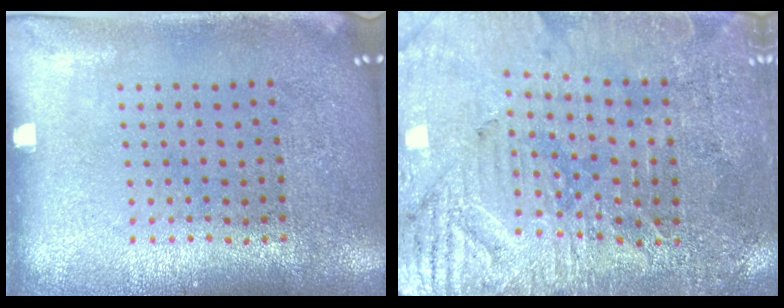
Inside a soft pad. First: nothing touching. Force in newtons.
{"total": 3.4, "press": 3.4, "slide": 0.6}